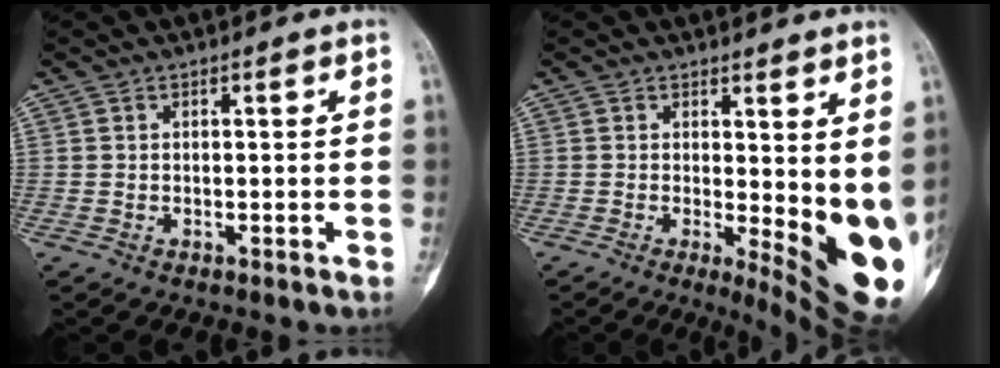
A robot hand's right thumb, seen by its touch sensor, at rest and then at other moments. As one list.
[{"total": 12.5, "force": [0.5, 4.7, 11.6], "torque": [-0.144, -0.029, 0.018]}]